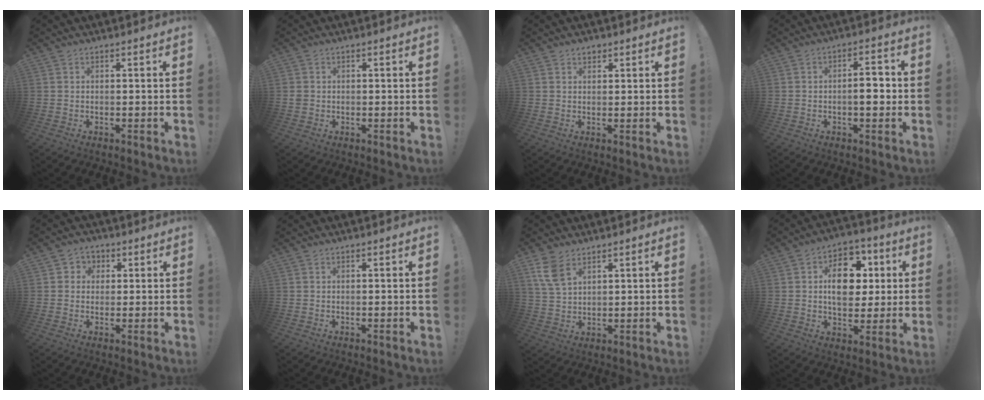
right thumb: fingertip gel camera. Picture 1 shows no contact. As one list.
[{"total": 1.4, "force": [-0.1, 1.3, 0.5], "torque": [-0.009, 0.004, 0.000]}, {"total": 1.9, "force": [1.4, 1.2, 0.6], "torque": [0.002, -0.009, 0.024]}, {"total": 6.4, "force": [-1.0, 2.4, 5.8], "torque": [-0.077, 0.005, -0.024]}, {"total": 3.9, "force": [0.2, 3.8, 0.9], "torque": [-0.005, 0.001, 0.003]}, {"total": 0.0}, {"total": 7.5, "force": [4.5, 4.0, 4.5], "torque": [-0.077, -0.013, 0.089]}, {"total": 15.1, "force": [2.6, 10.8, 10.2], "torque": [-0.126, 0.002, 0.050]}]